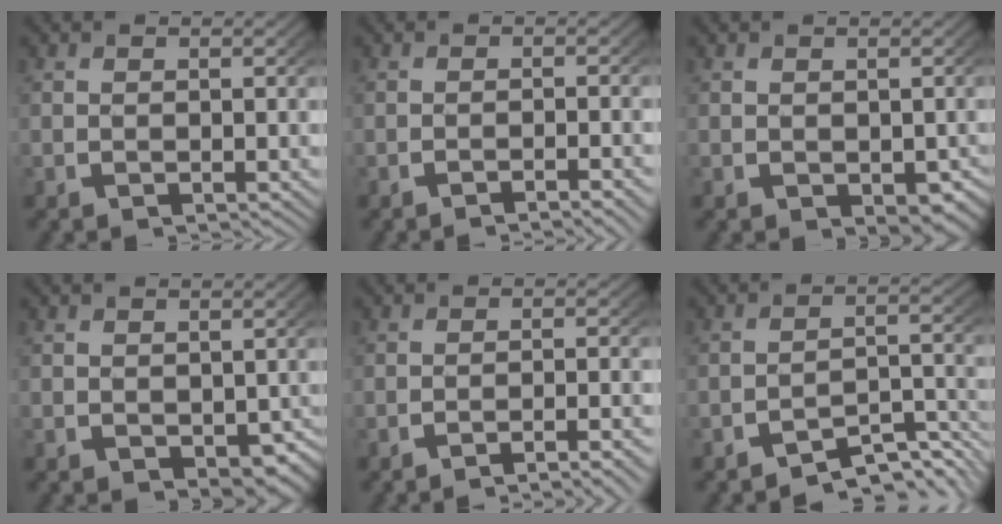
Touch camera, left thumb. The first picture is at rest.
{"total": 2.4, "force": [-2.0, 0.3, 1.2], "torque": [-0.018, 0.003, -0.033]}
{"total": 1.9, "force": [-0.2, 1.4, 1.3], "torque": [-0.014, -0.015, 0.009]}
{"total": 2.5, "force": [-0.4, 1.8, 1.7], "torque": [-0.018, -0.019, 0.010]}
{"total": 3.1, "force": [-2.6, 0.2, 1.8], "torque": [-0.027, 0.002, -0.041]}
{"total": 6.4, "force": [-4.5, 2.2, 4.0], "torque": [-0.056, -0.013, -0.063]}